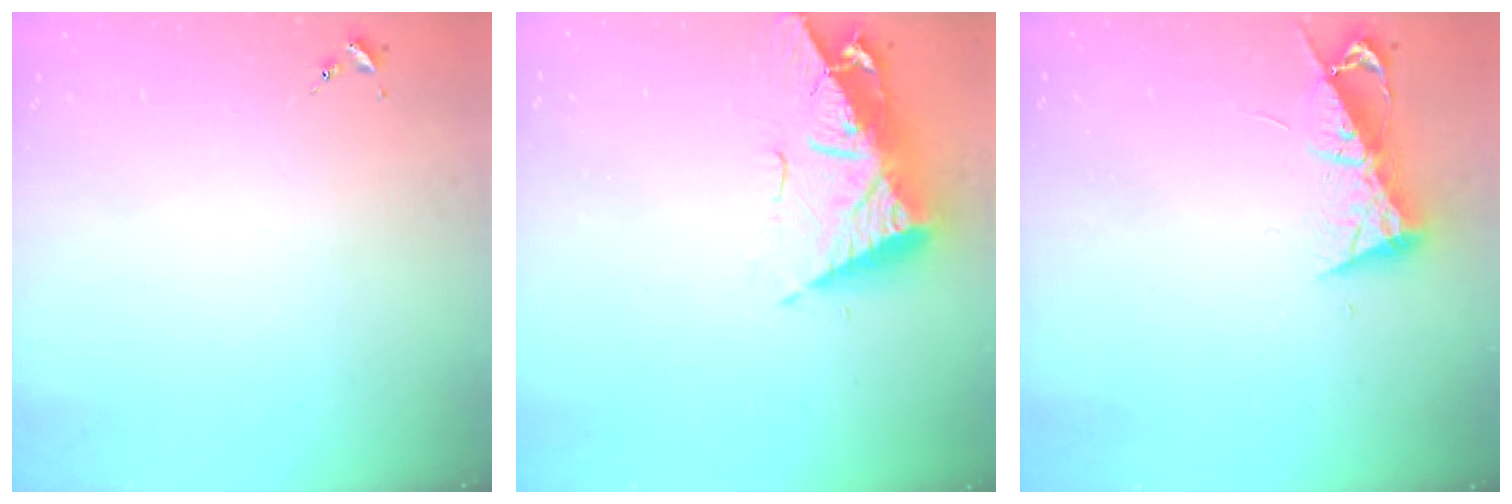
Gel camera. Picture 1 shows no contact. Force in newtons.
{"total": 11.9, "press": 11.8, "slide": 1.3}
{"total": 8.3, "press": 8.2, "slide": 0.8}